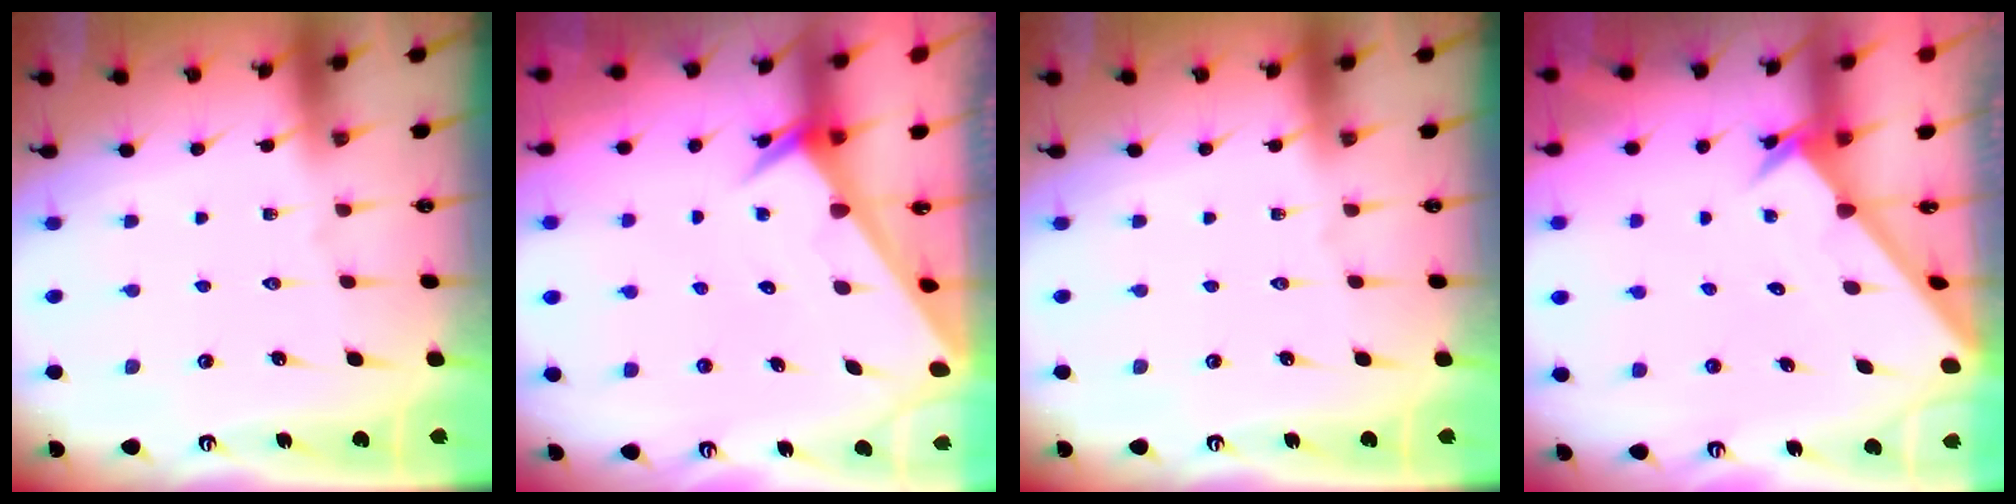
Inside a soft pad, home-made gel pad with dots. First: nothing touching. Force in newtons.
{"total": 2.7, "press": 2.7, "slide": 0.1}
{"total": 0.0}
{"total": 2.2, "press": 2.2, "slide": 0.2}